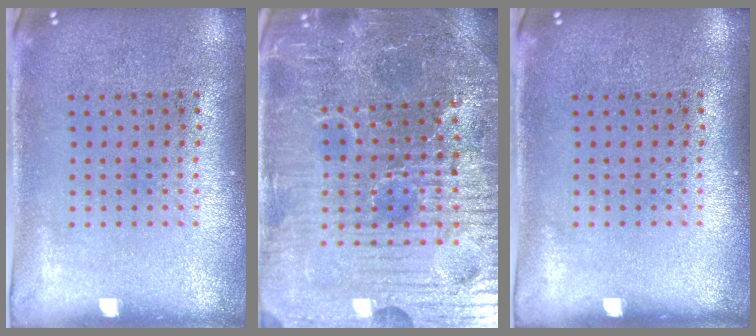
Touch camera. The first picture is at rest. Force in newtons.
{"total": 5.8, "press": 5.6, "slide": 1.8}
{"total": 0.0}